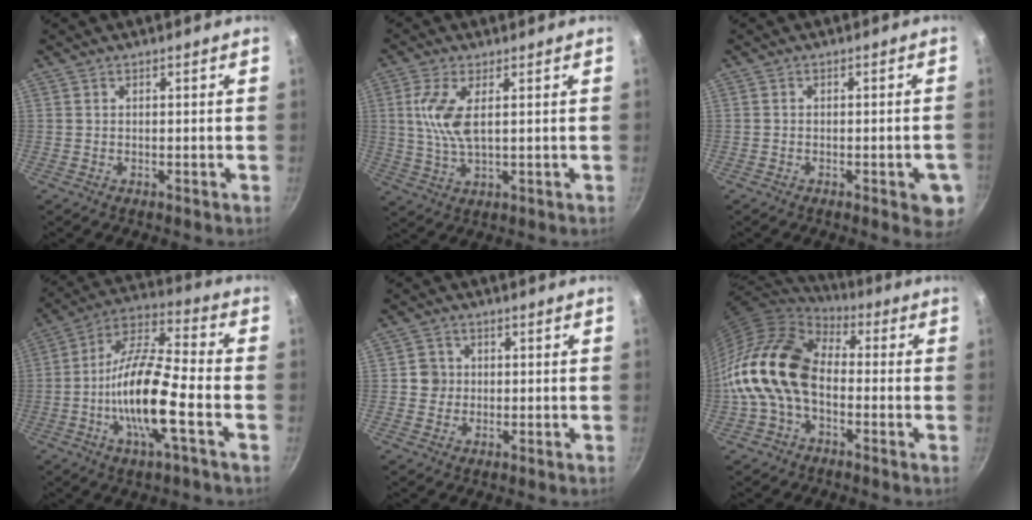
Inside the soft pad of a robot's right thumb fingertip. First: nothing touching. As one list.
[{"total": 7.4, "force": [1.7, 2.8, 6.7], "torque": [-0.145, -0.003, 0.036]}, {"total": 5.7, "force": [-2.2, 2.0, 4.9], "torque": [-0.043, 0.005, -0.028]}, {"total": 16.8, "force": [-4.6, 4.3, 15.6], "torque": [-0.287, 0.035, -0.103]}, {"total": 3.4, "force": [0.1, 3.3, 0.8], "torque": [0.008, 0.007, -0.004]}, {"total": 16.2, "force": [-1.8, 11.0, 11.7], "torque": [-0.197, 0.037, -0.051]}]